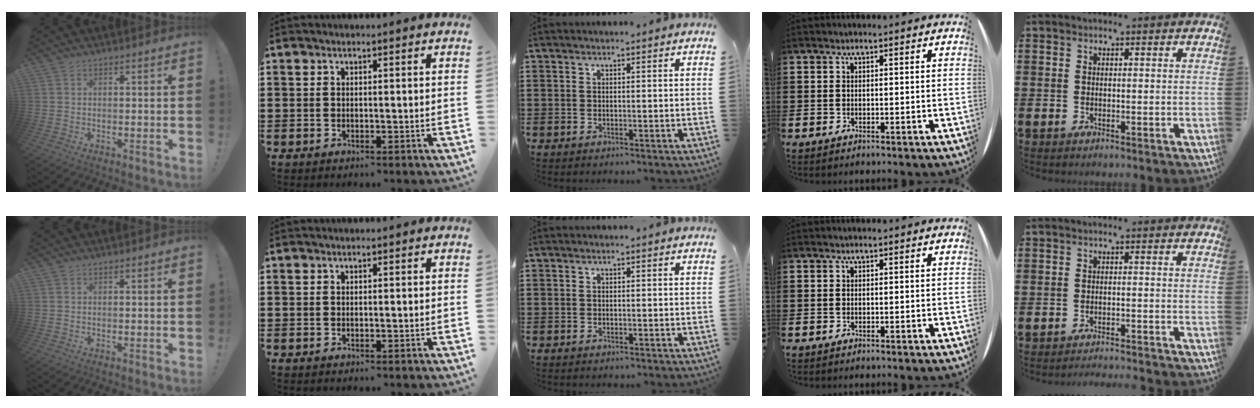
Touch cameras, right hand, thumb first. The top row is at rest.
{"little": {"total": 1.6, "force": [-1.5, -0.2, 0.0], "torque": [0.000, 0.005, -0.032]}}